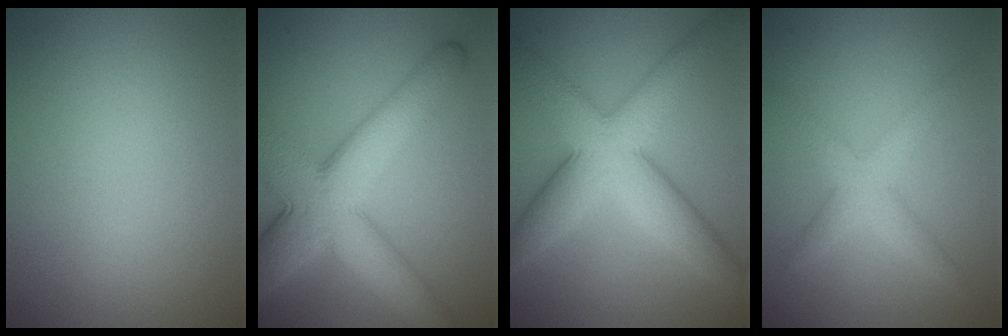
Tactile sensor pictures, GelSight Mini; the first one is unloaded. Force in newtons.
{"total": 10.8, "press": 10.8, "slide": 0.1}
{"total": 8.5, "press": 8.5, "slide": 0.3}
{"total": 2.3, "press": 2.3, "slide": 0.1}